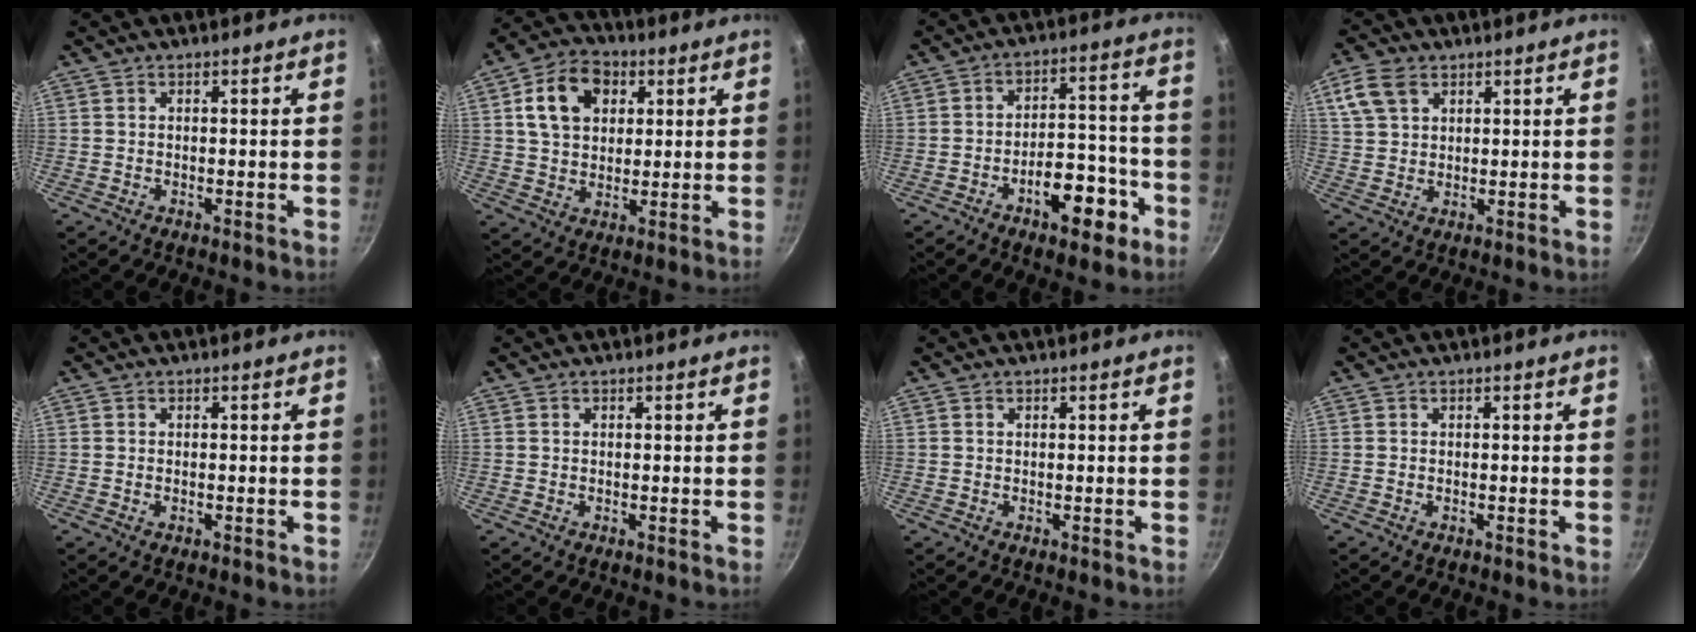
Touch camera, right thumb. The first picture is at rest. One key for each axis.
{"total": 12.0, "fx": 3.7, "fy": 8.8, "fz": 7.3, "tx": -0.105, "ty": 0.006, "tz": 0.053}
{"total": 11.8, "fx": -6.0, "fy": 5.8, "fz": 8.4, "tx": -0.087, "ty": 0.057, "tz": -0.080}
{"total": 8.1, "fx": 3.8, "fy": 5.7, "fz": 4.4, "tx": -0.078, "ty": 0.002, "tz": 0.072}
{"total": 0.7, "fx": -0.3, "fy": 0.3, "fz": 0.5, "tx": -0.009, "ty": 0.001, "tz": -0.005}
{"total": 0.0}
{"total": 0.0}
{"total": 0.0}